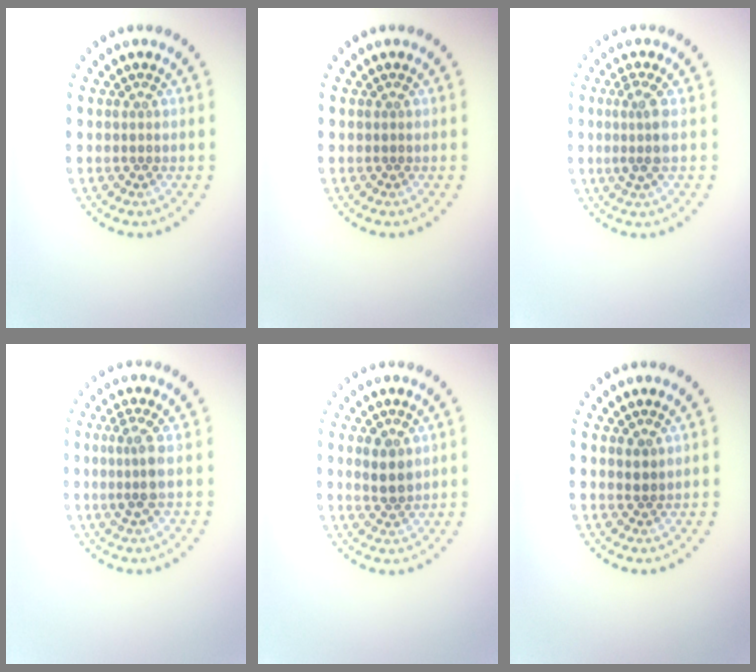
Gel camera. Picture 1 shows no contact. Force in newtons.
{"total": 0.0}
{"total": 2.3, "press": 1.8, "slide": 1.4}
{"total": 2.2, "press": 1.9, "slide": 1.2}
{"total": 2.6, "press": 2.5, "slide": 0.7}
{"total": 1.0, "press": 0.9, "slide": 0.4}